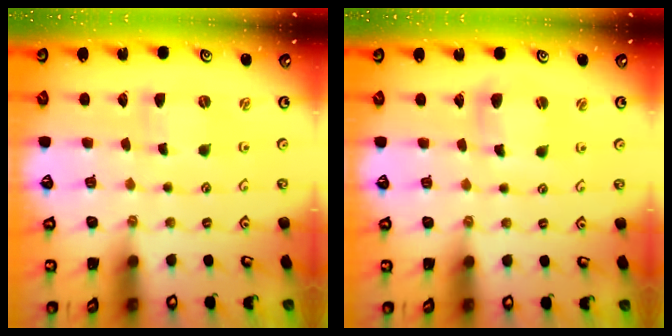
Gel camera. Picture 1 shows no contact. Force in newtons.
{"total": 4.2, "press": 4.2, "slide": 0.5}